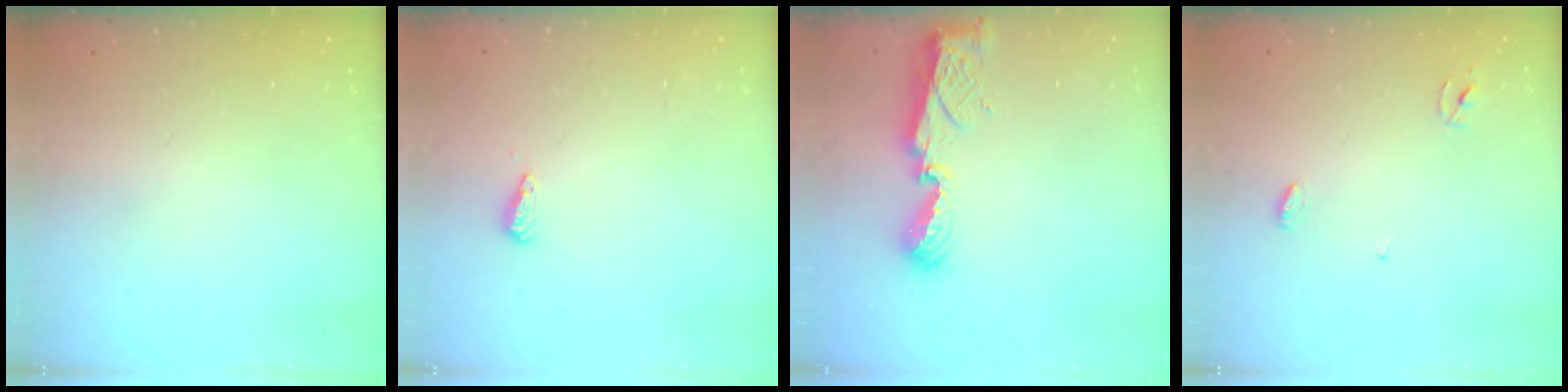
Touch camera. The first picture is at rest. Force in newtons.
{"total": 5.3, "press": 5.2, "slide": 1.1}
{"total": 8.1, "press": 8.1, "slide": 0.9}
{"total": 3.3, "press": 3.3, "slide": 0.3}